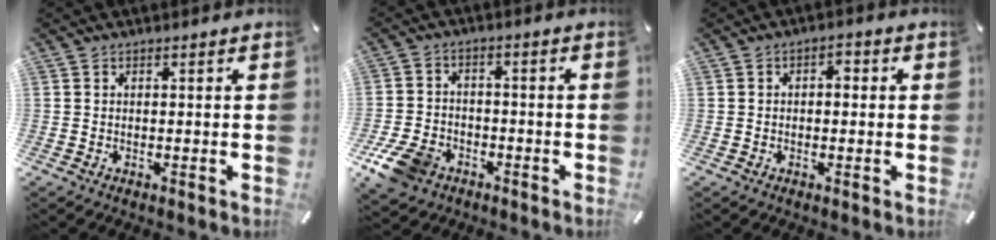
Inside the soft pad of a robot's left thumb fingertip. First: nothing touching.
{"total": 9.2, "force": [-5.4, 6.2, 4.1], "torque": [-0.090, 0.033, -0.100]}
{"total": 2.5, "force": [-0.6, 1.7, 1.8], "torque": [-0.027, 0.010, -0.017]}